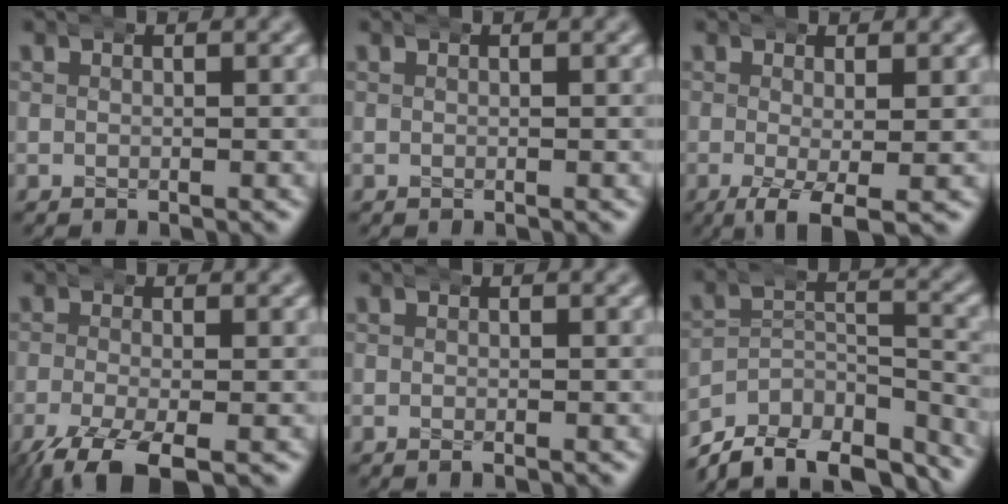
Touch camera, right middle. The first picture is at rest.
{"total": 0.0}
{"total": 4.1, "force": [-2.6, 1.0, 3.1], "torque": [-0.066, -0.029, -0.027]}
{"total": 6.0, "force": [-4.2, 2.1, 3.7], "torque": [-0.075, -0.029, -0.053]}
{"total": 0.7, "force": [-0.5, 0.2, 0.5], "torque": [-0.008, -0.004, -0.007]}
{"total": 13.9, "force": [-11.7, 6.1, 4.5], "torque": [-0.054, -0.040, -0.177]}